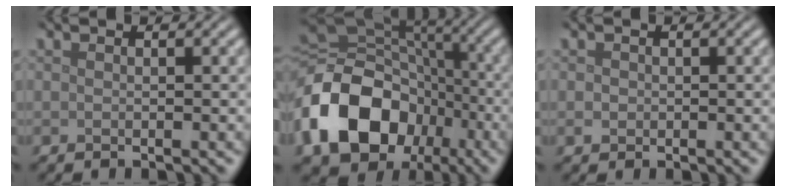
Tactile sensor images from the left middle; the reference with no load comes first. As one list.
[{"total": 15.9, "force": [-5.6, 12.0, 8.8], "torque": [-0.202, -0.023, -0.106]}, {"total": 0.9, "force": [-0.1, 0.8, 0.2], "torque": [-0.001, -0.003, -0.004]}]